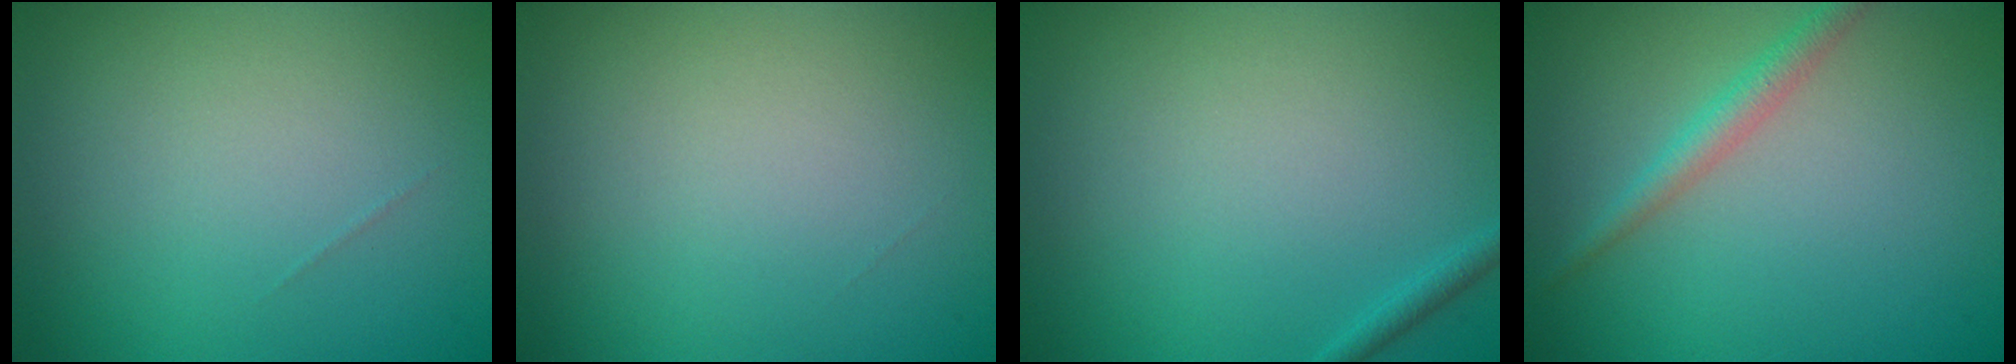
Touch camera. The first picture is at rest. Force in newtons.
{"total": 0.0}
{"total": 0.9, "press": 0.9, "slide": 0.1}
{"total": 1.9, "press": 1.9, "slide": 0.0}